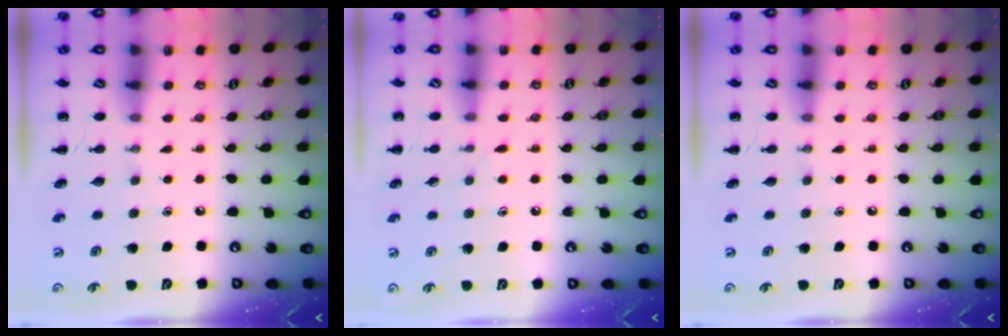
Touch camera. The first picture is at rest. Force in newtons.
{"total": 4.4, "press": 4.1, "slide": 1.6}
{"total": 0.0}